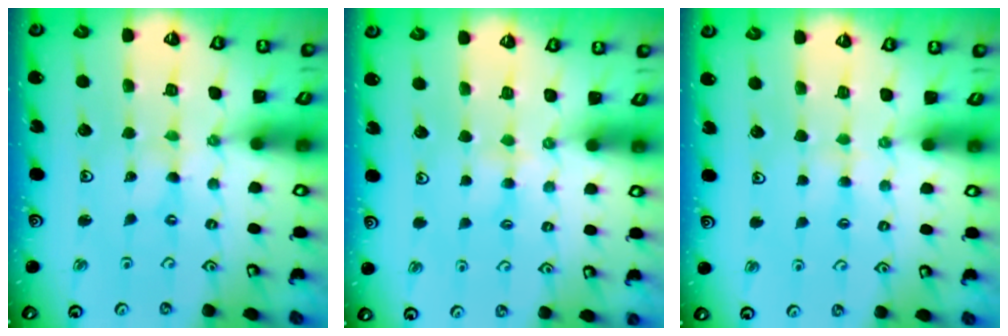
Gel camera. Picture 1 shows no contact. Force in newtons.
{"total": 2.2, "press": 2.1, "slide": 0.4}
{"total": 2.8, "press": 2.8, "slide": 0.4}